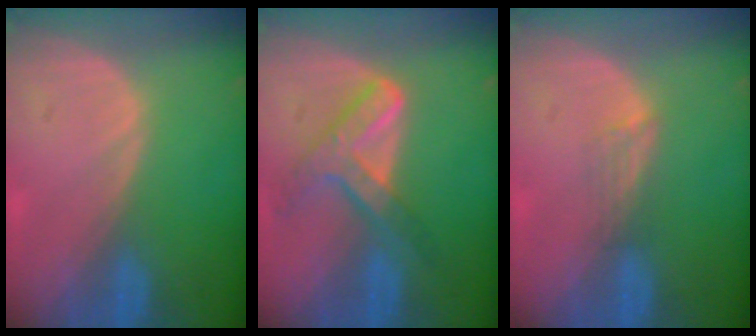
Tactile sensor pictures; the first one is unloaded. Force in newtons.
{"total": 7.3, "press": 6.2, "slide": 3.8}
{"total": 2.0, "press": 1.6, "slide": 1.3}